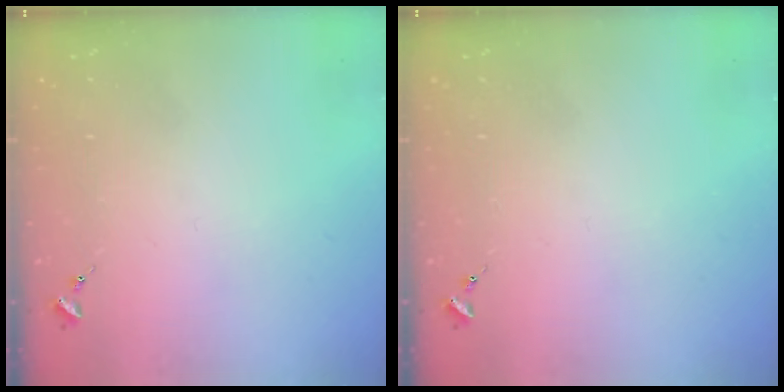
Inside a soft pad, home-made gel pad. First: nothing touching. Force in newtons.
{"total": 0.0}